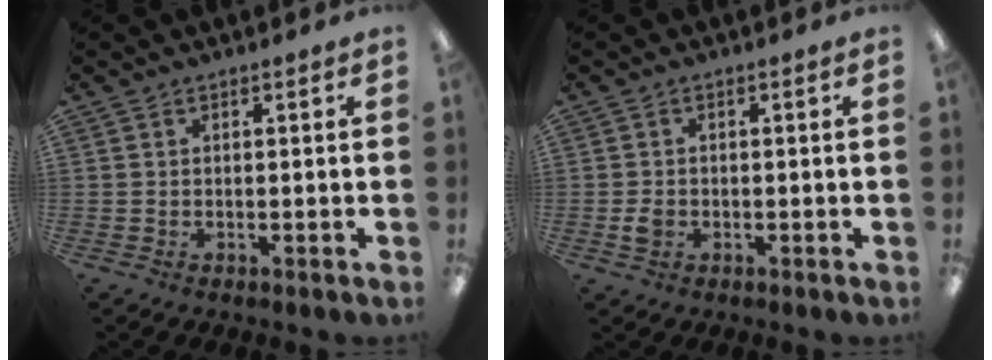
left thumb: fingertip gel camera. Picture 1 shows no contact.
{"total": 2.2, "force": [-0.6, 1.7, 1.3], "torque": [-0.022, 0.003, -0.010]}